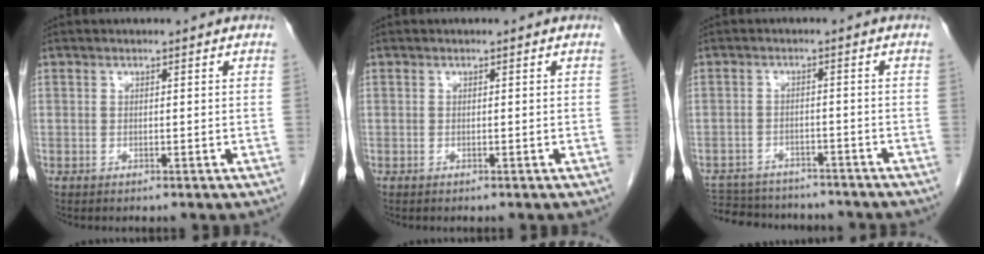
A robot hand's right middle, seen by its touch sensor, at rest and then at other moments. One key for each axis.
{"total": 0.0}
{"total": 13.9, "fx": -12.4, "fy": 4.8, "fz": 4.2, "tx": -0.093, "ty": 0.005, "tz": -0.162}